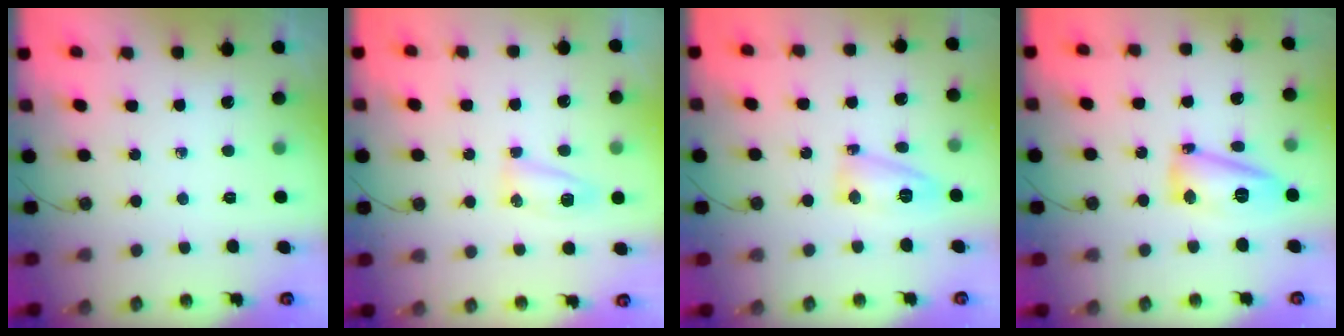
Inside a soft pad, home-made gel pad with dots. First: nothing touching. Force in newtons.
{"total": 5.8, "press": 5.8, "slide": 0.6}
{"total": 6.8, "press": 6.8, "slide": 1.1}
{"total": 12.1, "press": 12.0, "slide": 1.4}